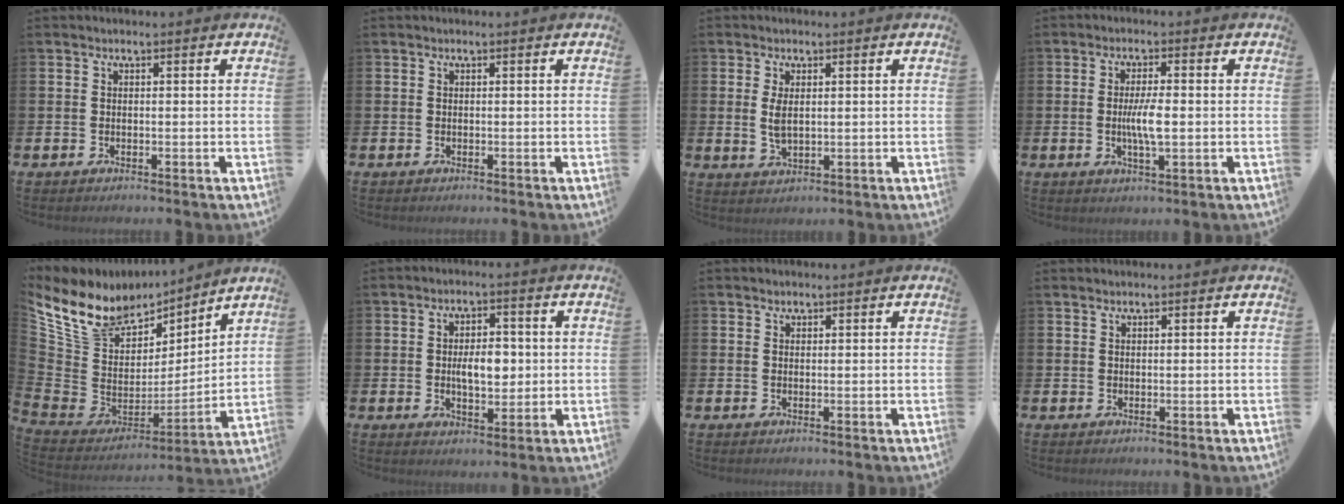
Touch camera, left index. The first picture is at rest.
{"total": 0.0}
{"total": 2.6, "force": [0.9, 1.2, 2.2], "torque": [-0.037, 0.000, 0.013]}
{"total": 4.2, "force": [-0.3, 1.0, 4.0], "torque": [-0.065, -0.002, -0.009]}
{"total": 10.3, "force": [8.5, 5.5, 2.2], "torque": [-0.109, -0.055, 0.160]}
{"total": 4.5, "force": [0.1, 2.6, 3.7], "torque": [-0.051, 0.000, -0.006]}
{"total": 0.8, "force": [0.7, 0.3, -0.1], "torque": [0.014, -0.003, 0.011]}
{"total": 0.7, "force": [0.7, 0.1, 0.0], "torque": [0.001, 0.000, 0.012]}